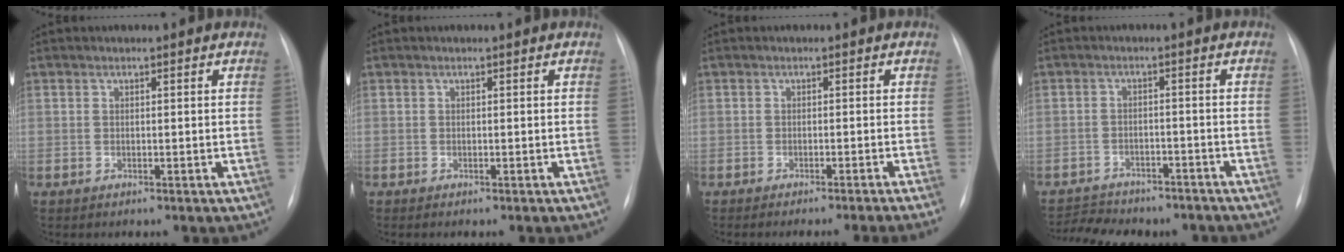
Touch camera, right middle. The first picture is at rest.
{"total": 0.6, "force": [-0.5, 0.0, 0.3], "torque": [-0.006, -0.002, -0.006]}
{"total": 6.7, "force": [-5.6, -2.0, 3.0], "torque": [-0.009, -0.008, -0.073]}
{"total": 10.1, "force": [-9.2, 3.4, 2.5], "torque": [-0.048, 0.014, -0.121]}